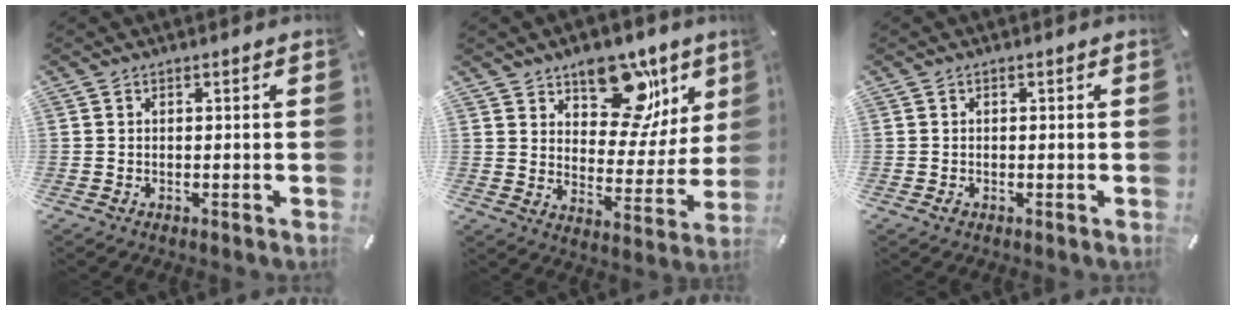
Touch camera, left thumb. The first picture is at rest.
{"total": 17.1, "force": [11.1, 10.2, 8.1], "torque": [-0.094, -0.080, 0.193]}
{"total": 0.6, "force": [-0.2, 0.5, 0.3], "torque": [-0.004, 0.002, -0.005]}